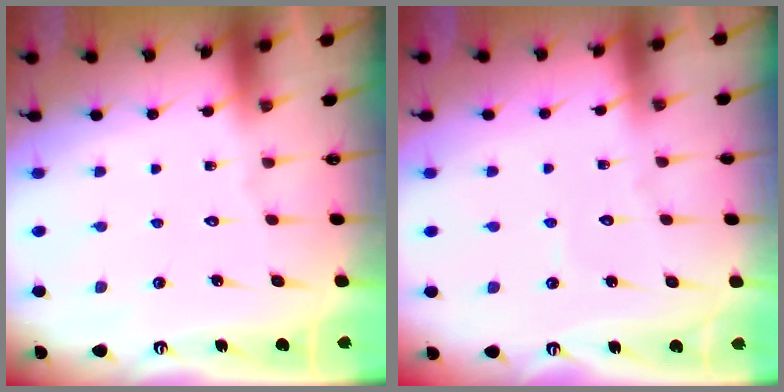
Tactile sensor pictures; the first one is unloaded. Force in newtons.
{"total": 2.7, "press": 2.6, "slide": 0.3}